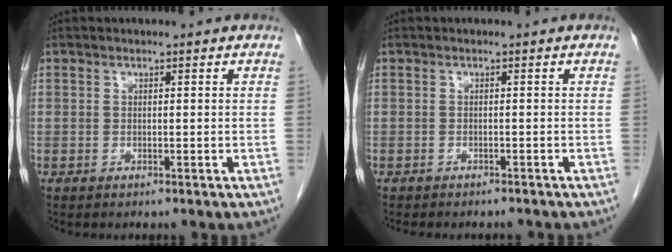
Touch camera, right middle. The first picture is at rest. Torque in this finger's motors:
{"motor_torque": [0.15, -0.13, 0.02, 0.04]}